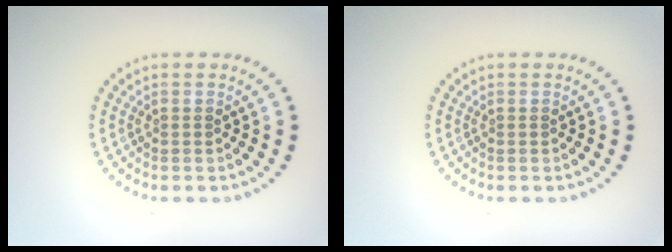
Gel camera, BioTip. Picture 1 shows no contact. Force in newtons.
{"total": 0.0}